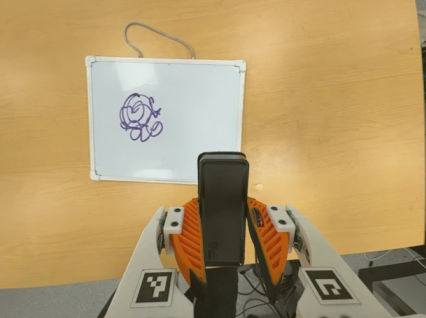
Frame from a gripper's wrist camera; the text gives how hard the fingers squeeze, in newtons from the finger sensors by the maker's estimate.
{"total": 3.7, "left": 2.1, "right": 5.3}